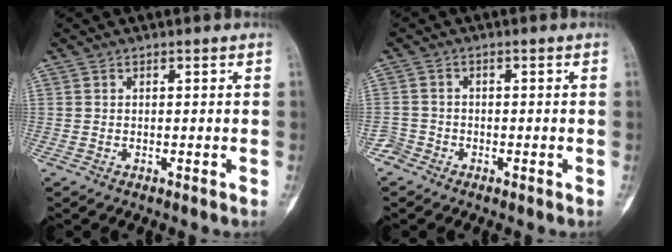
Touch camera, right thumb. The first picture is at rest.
{"total": 2.4, "force": [-1.8, 1.5, -0.4], "torque": [0.014, 0.009, -0.042]}